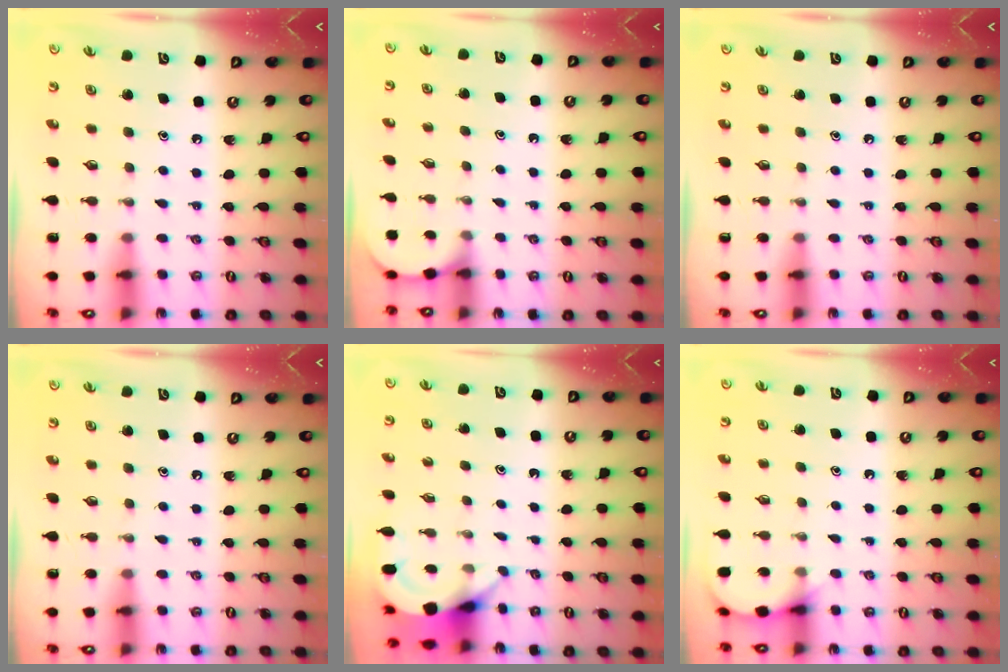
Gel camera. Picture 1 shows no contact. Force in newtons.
{"total": 1.8, "press": 1.8, "slide": 0.2}
{"total": 0.0}
{"total": 0.0}
{"total": 3.7, "press": 3.7, "slide": 0.2}
{"total": 5.5, "press": 5.5, "slide": 0.4}